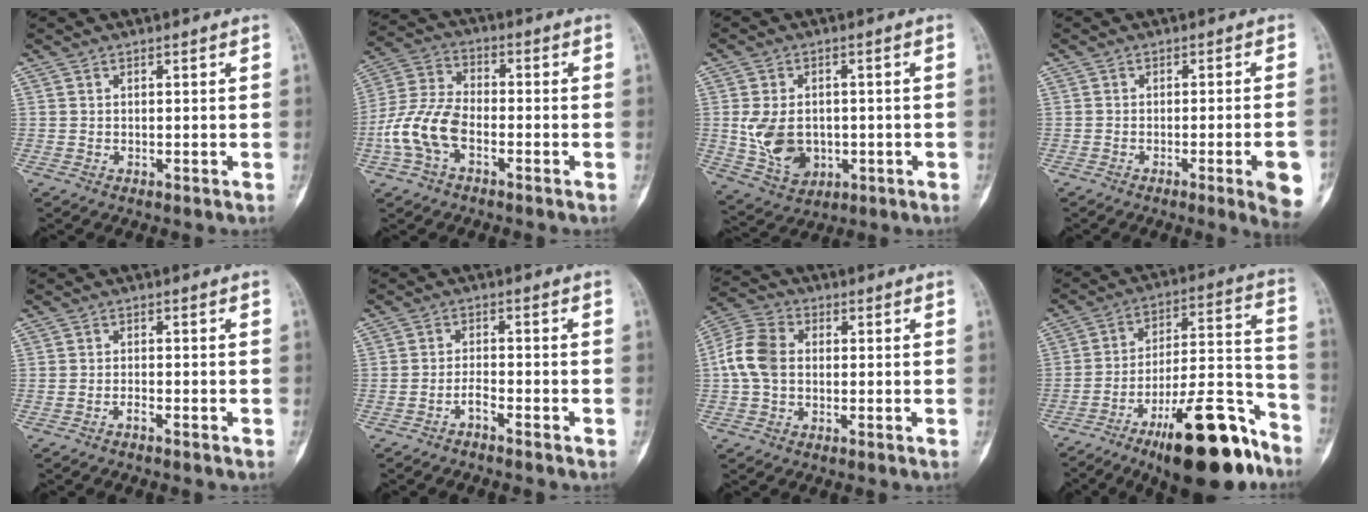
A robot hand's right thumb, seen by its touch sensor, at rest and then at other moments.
{"total": 10.9, "force": [-3.8, 6.2, 8.1], "torque": [-0.176, 0.030, -0.079]}
{"total": 9.8, "force": [-0.7, 7.3, 6.6], "torque": [-0.105, 0.000, 0.007]}
{"total": 7.7, "force": [-2.9, 0.5, 7.1], "torque": [-0.089, 0.001, -0.038]}
{"total": 0.9, "force": [-0.9, -0.1, 0.2], "torque": [-0.007, 0.007, -0.021]}
{"total": 1.9, "force": [-1.7, 0.1, 0.8], "torque": [-0.020, 0.017, -0.038]}
{"total": 8.5, "force": [0.0, 6.2, 5.8], "torque": [-0.120, 0.024, -0.009]}
{"total": 22.9, "force": [-14.8, 6.7, 16.2], "torque": [-0.202, 0.096, -0.234]}